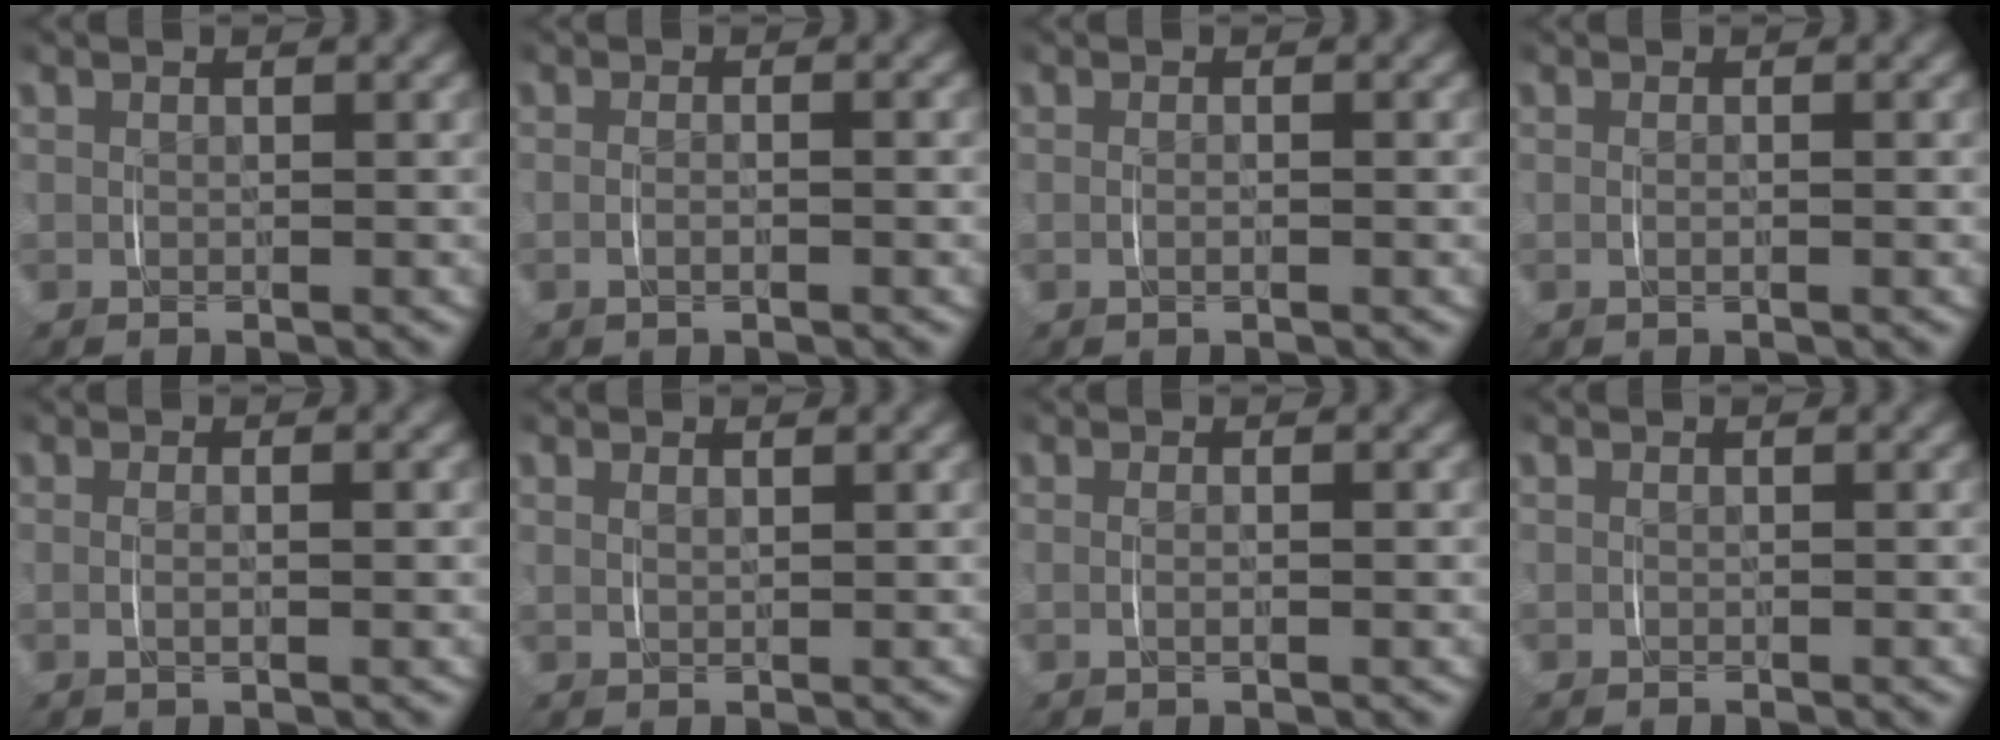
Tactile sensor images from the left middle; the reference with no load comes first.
{"total": 1.0, "force": [-0.4, 0.0, 0.9], "torque": [-0.021, -0.001, -0.006]}
{"total": 0.7, "force": [-0.2, -0.1, 0.7], "torque": [-0.016, -0.001, -0.002]}
{"total": 0.7, "force": [-0.1, -0.1, 0.7], "torque": [-0.016, -0.002, -0.001]}
{"total": 1.3, "force": [0.0, 0.0, 1.3], "torque": [-0.024, -0.003, 0.003]}
{"total": 0.8, "force": [0.7, 0.0, 0.4], "torque": [-0.007, -0.002, 0.016]}
{"total": 1.0, "force": [0.0, 0.0, 1.0], "torque": [-0.020, -0.003, 0.002]}
{"total": 0.0}